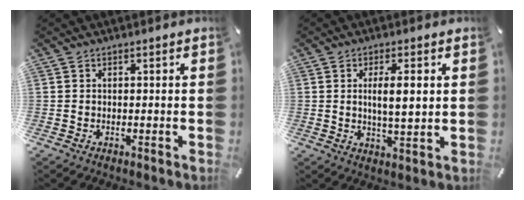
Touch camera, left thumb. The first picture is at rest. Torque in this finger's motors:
{"motor_torque": [0.94, 0.84, 0.46, 0.28, 0.14]}